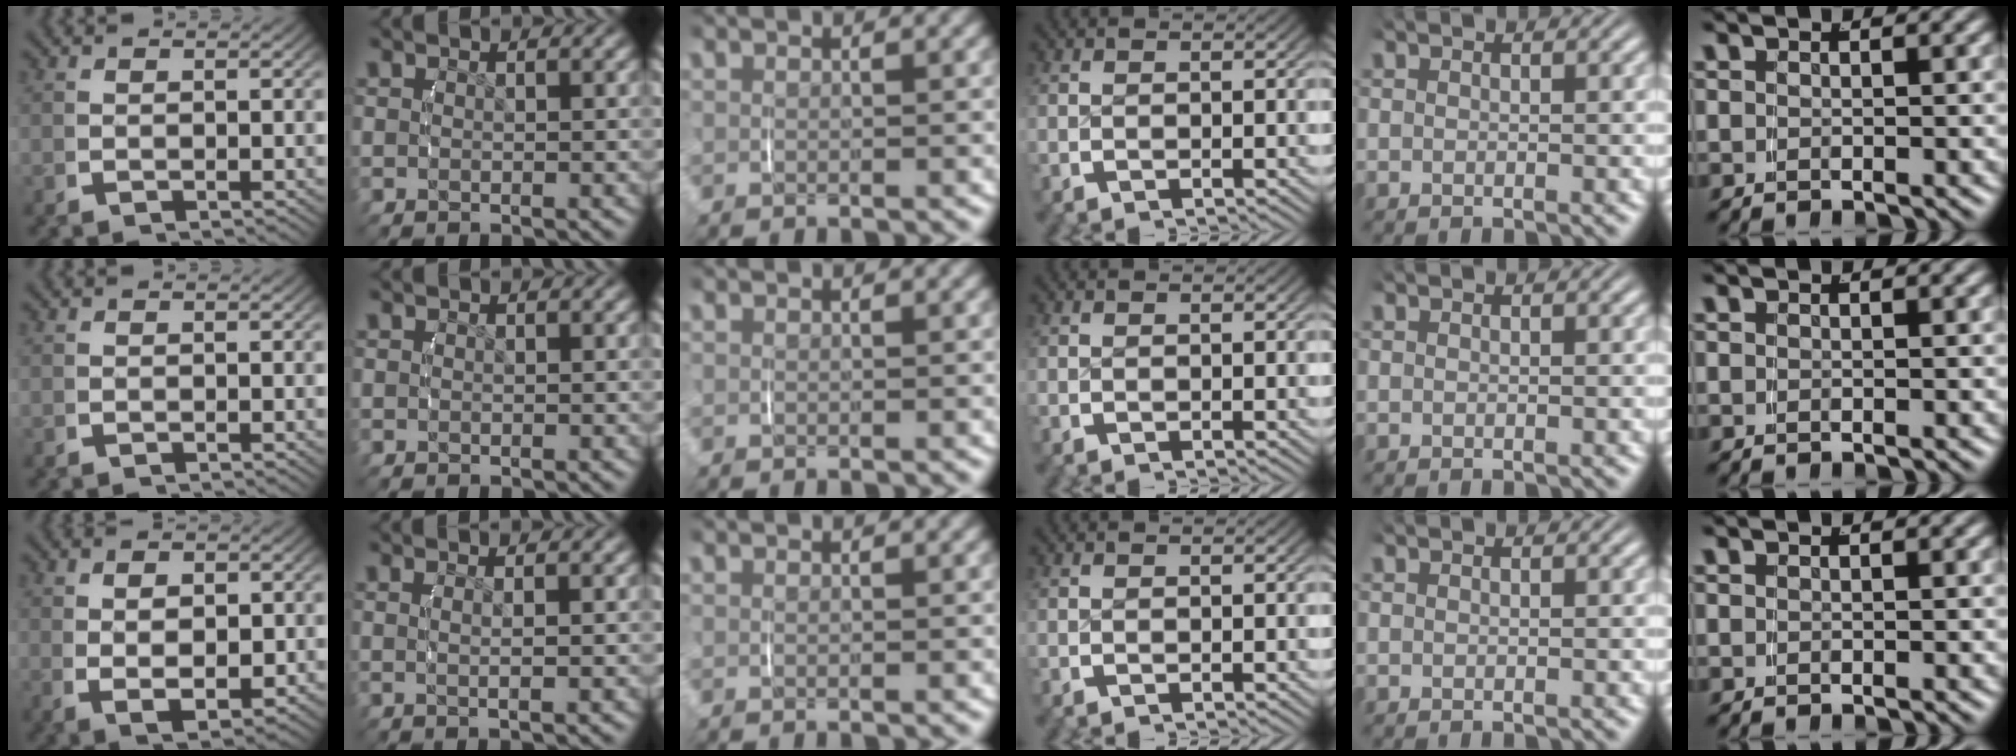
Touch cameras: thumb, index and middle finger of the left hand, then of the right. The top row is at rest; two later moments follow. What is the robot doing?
{"motion": "lift_and_place", "object": "scarf"}